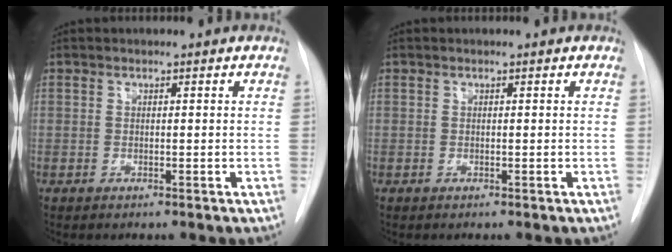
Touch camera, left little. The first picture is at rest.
{"total": 0.0}